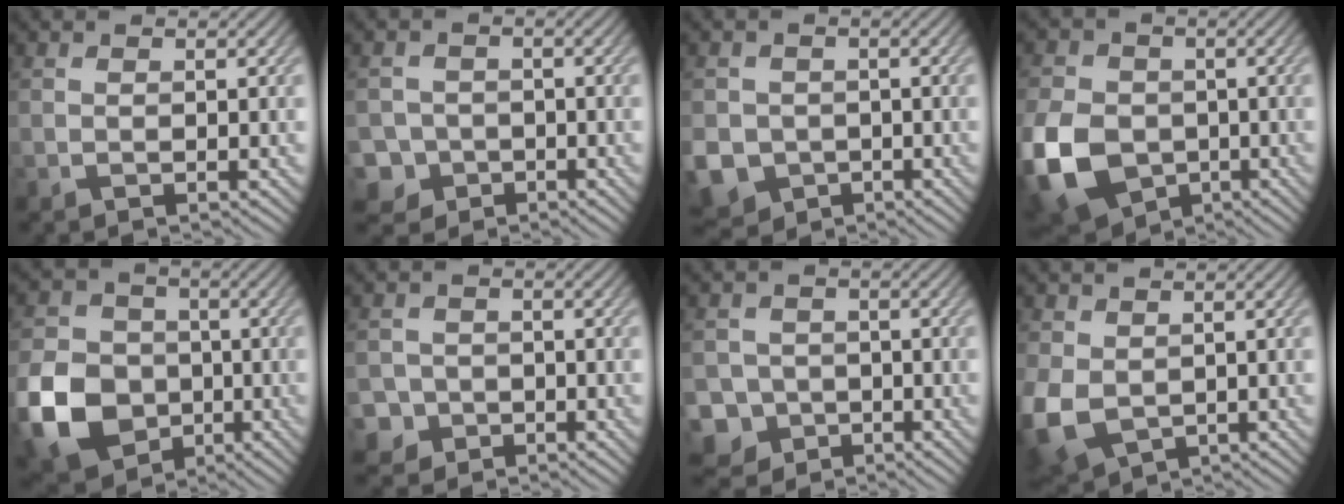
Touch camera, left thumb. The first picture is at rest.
{"total": 4.3, "force": [-1.9, 3.7, 0.7], "torque": [-0.009, -0.001, -0.049]}
{"total": 7.7, "force": [-2.4, 6.8, 2.7], "torque": [-0.086, -0.034, -0.059]}
{"total": 13.0, "force": [-3.8, 9.8, 7.7], "torque": [-0.218, -0.036, -0.077]}
{"total": 12.7, "force": [-4.1, 10.3, 6.3], "torque": [-0.172, -0.036, -0.088]}
{"total": 3.7, "force": [-1.8, 3.2, 0.4], "torque": [-0.001, -0.002, -0.045]}
{"total": 6.0, "force": [-2.7, 5.2, 1.1], "torque": [-0.032, -0.012, -0.069]}
{"total": 7.9, "force": [-0.8, 5.9, 5.2], "torque": [-0.159, -0.025, -0.010]}